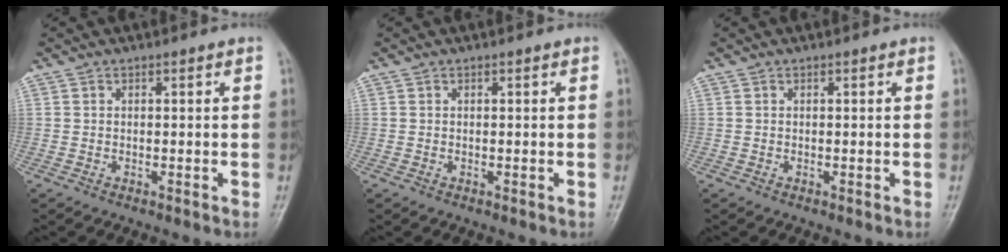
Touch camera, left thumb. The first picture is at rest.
{"total": 0.0}
{"total": 0.0}